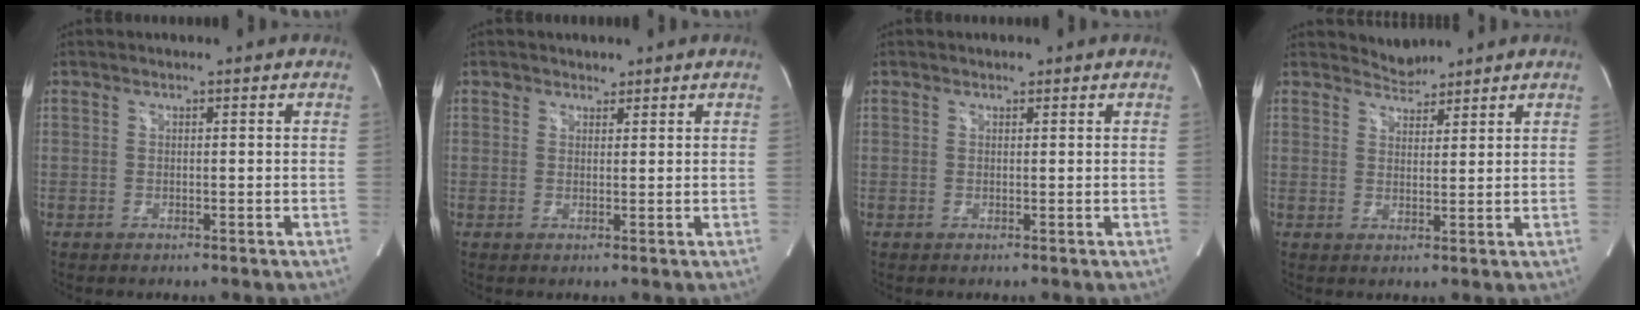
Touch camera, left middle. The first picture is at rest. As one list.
[{"total": 1.4, "force": [1.0, 0.9, -0.1], "torque": [0.008, -0.002, 0.010]}, {"total": 0.7, "force": [0.5, 0.4, 0.2], "torque": [-0.004, 0.000, 0.007]}, {"total": 2.7, "force": [2.6, 0.5, -0.5], "torque": [0.005, 0.004, 0.049]}]